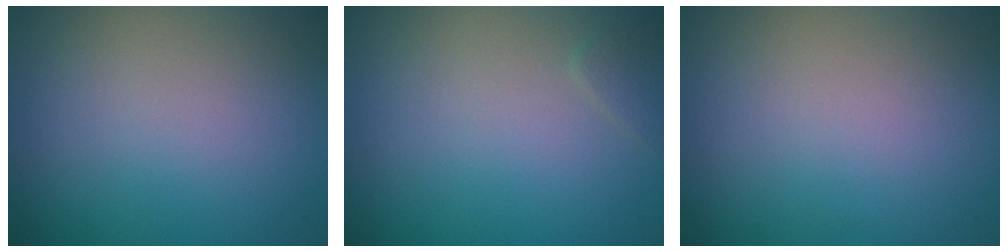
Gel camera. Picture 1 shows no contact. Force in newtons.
{"total": 0.9, "press": 0.9, "slide": 0.1}
{"total": 0.0}